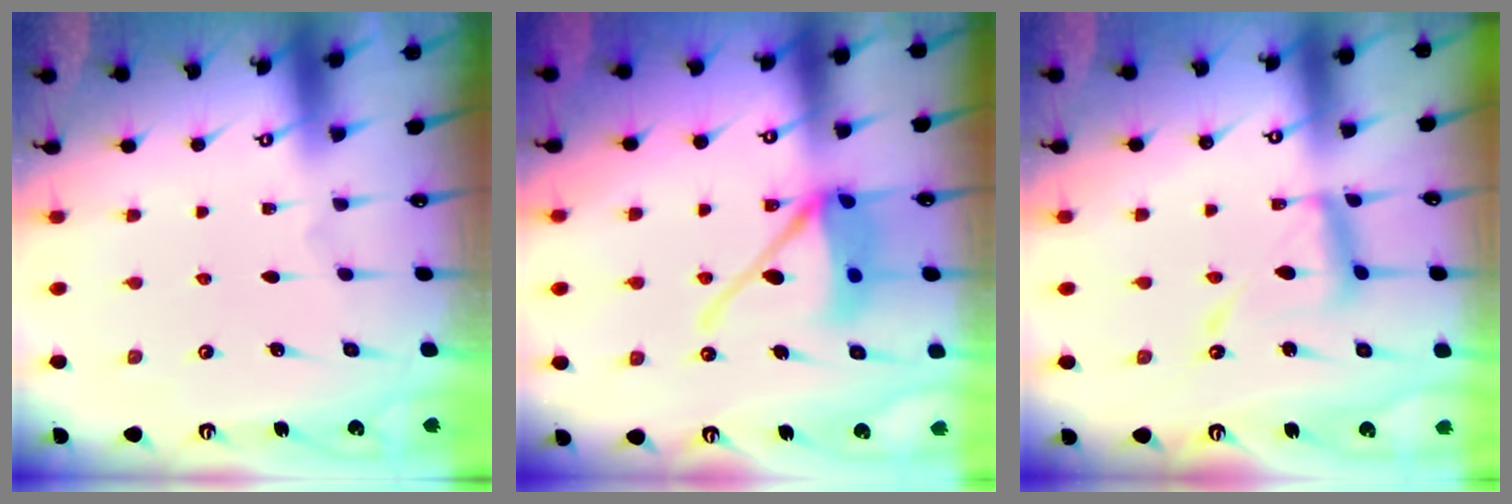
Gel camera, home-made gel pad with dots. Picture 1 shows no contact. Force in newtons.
{"total": 13.5, "press": 13.3, "slide": 2.0}
{"total": 11.8, "press": 11.8, "slide": 1.0}